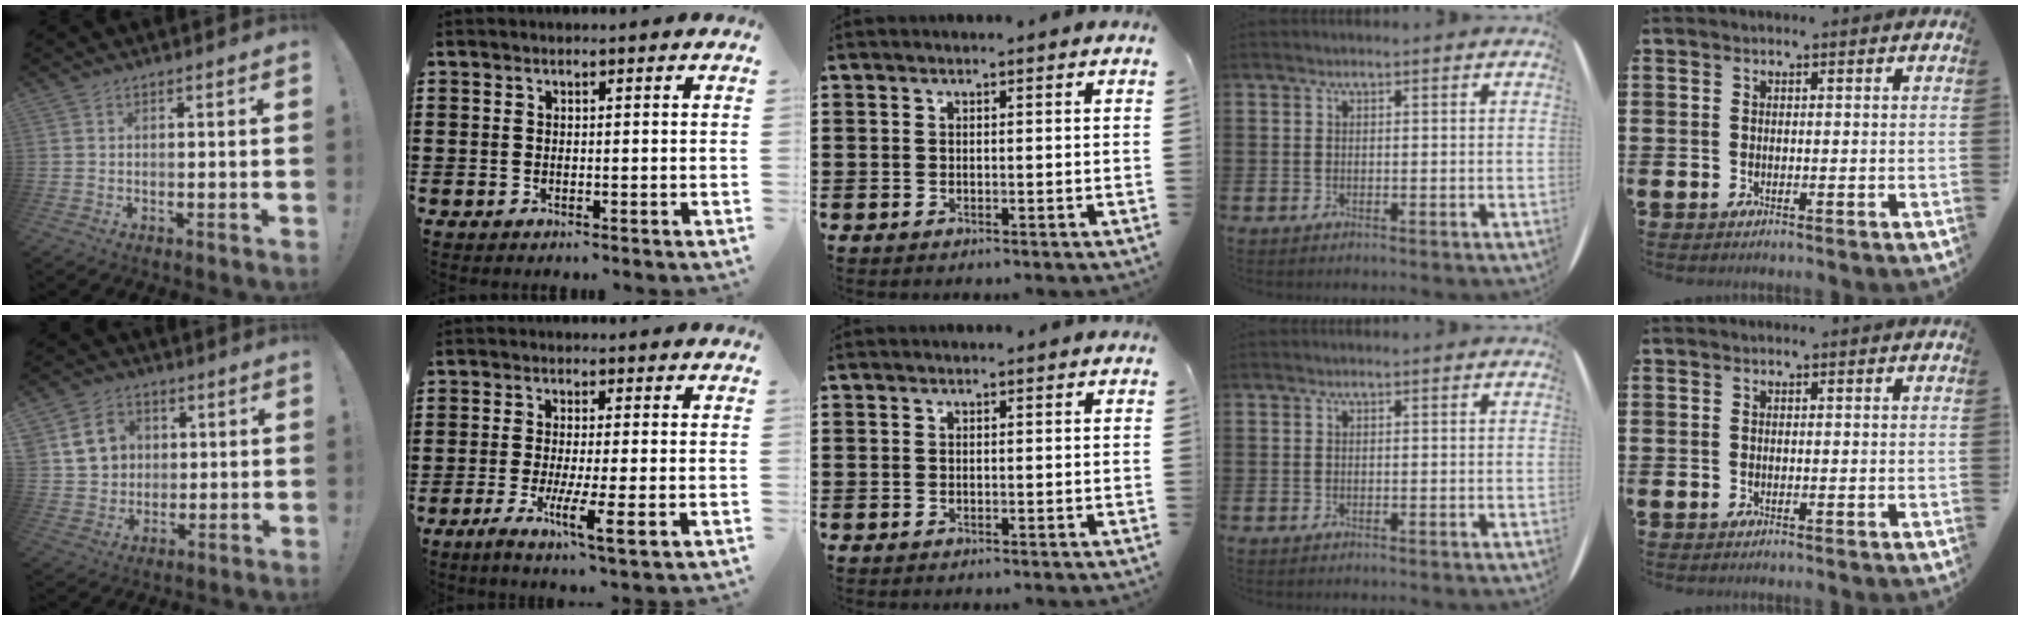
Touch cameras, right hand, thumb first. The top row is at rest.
{"thumb": {"total": 11.8, "force": [4.1, 10.1, 4.6], "torque": [-0.065, -0.004, 0.090]}, "index": {"total": 5.9, "force": [-2.2, 0.6, 5.4], "torque": [-0.103, -0.015, -0.040]}}